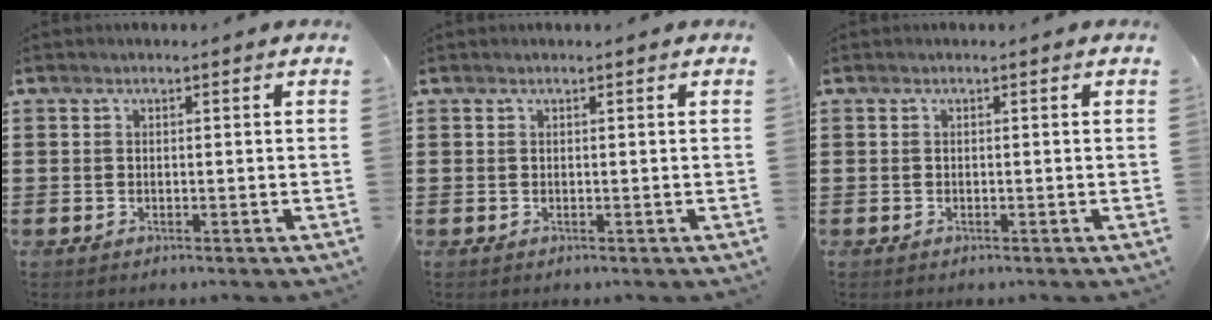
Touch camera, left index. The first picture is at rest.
{"total": 0.0}
{"total": 0.0}